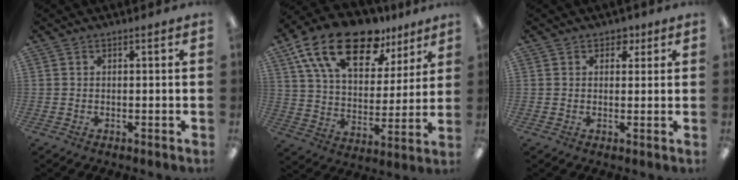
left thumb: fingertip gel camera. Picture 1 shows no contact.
{"total": 21.3, "force": [13.9, 10.2, 12.4], "torque": [-0.222, -0.068, 0.246]}
{"total": 3.0, "force": [1.6, 2.3, 1.1], "torque": [0.000, -0.004, 0.024]}